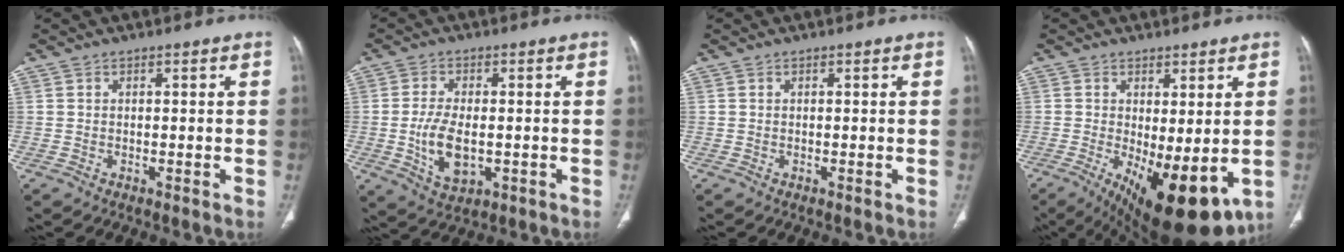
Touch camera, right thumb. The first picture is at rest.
{"total": 8.6, "force": [-1.3, 4.7, 7.1], "torque": [-0.133, -0.005, -0.016]}
{"total": 0.0}
{"total": 14.9, "force": [-3.9, 5.9, 13.2], "torque": [-0.192, -0.026, -0.037]}